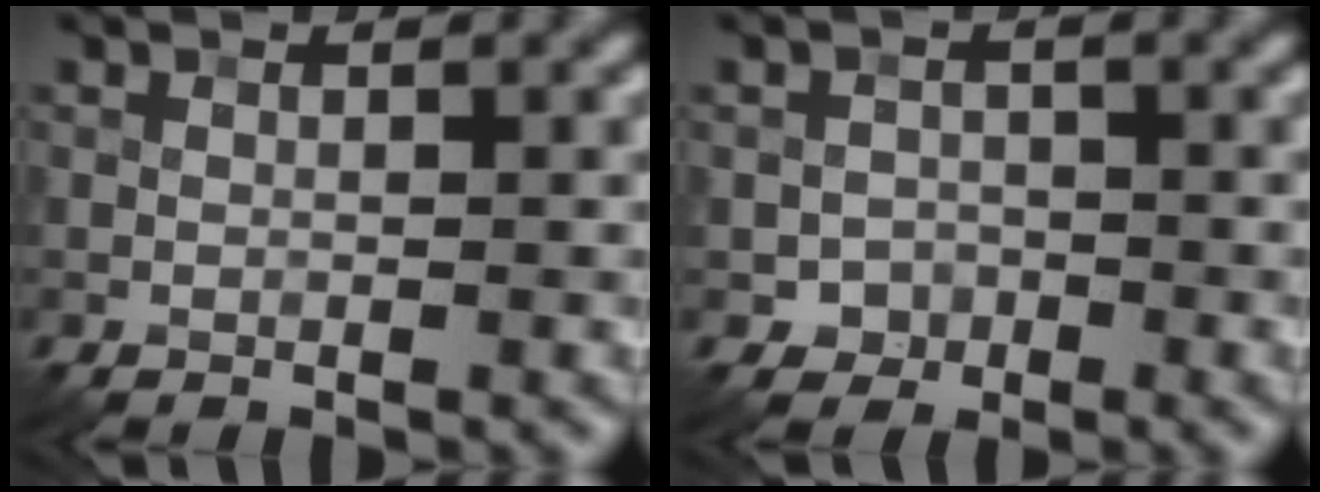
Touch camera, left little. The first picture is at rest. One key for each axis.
{"total": 1.7, "fx": -0.7, "fy": 1.5, "fz": 0.1, "tx": 0.012, "ty": 0.003, "tz": -0.015}